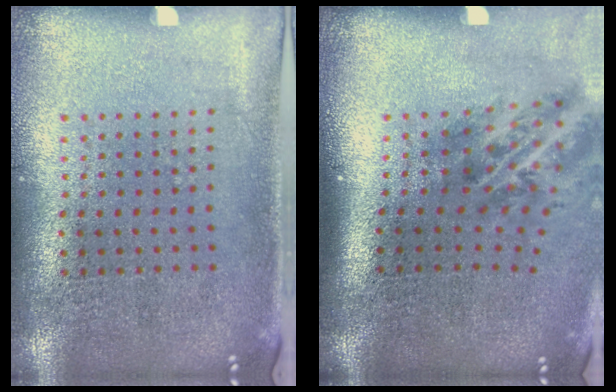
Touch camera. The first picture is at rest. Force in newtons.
{"total": 2.1, "press": 1.3, "slide": 1.6}